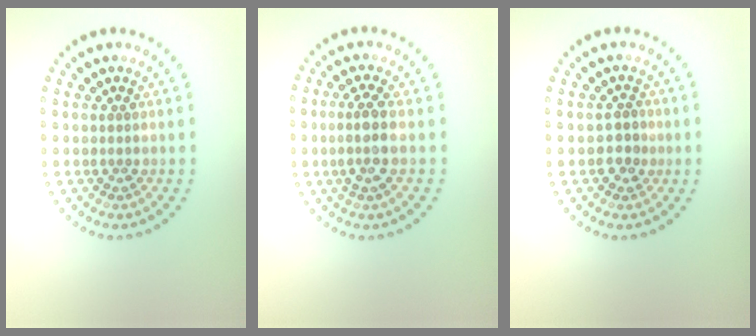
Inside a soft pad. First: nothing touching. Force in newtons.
{"total": 2.4, "press": 2.1, "slide": 1.1}
{"total": 1.8, "press": 1.6, "slide": 0.7}